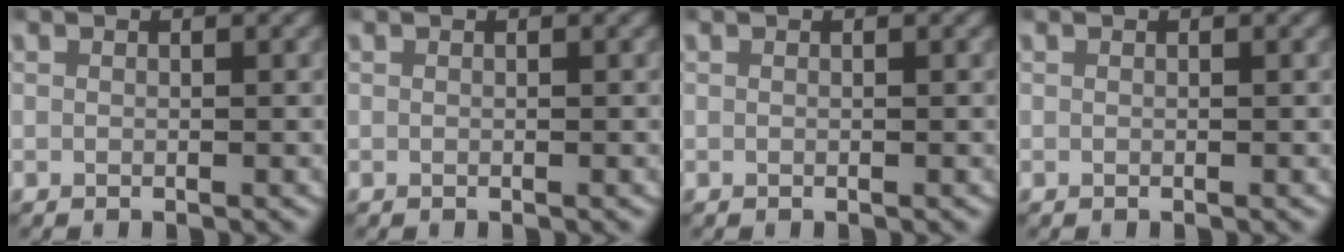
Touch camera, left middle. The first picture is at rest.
{"total": 0.0}
{"total": 0.0}
{"total": 0.0}